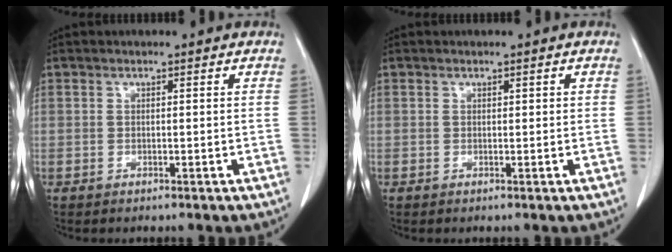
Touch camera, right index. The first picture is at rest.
{"total": 0.6, "force": [0.2, 0.2, 0.5], "torque": [-0.008, 0.003, 0.003]}